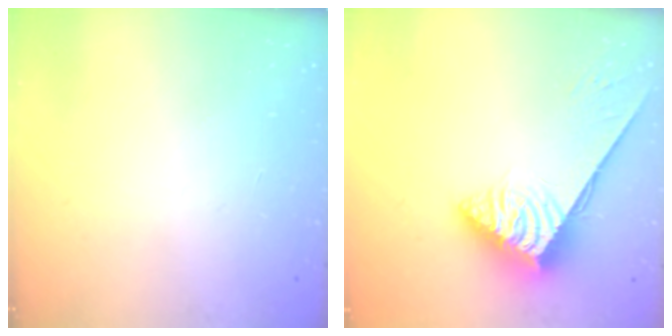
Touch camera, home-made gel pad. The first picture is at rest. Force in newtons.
{"total": 6.0, "press": 5.9, "slide": 0.6}